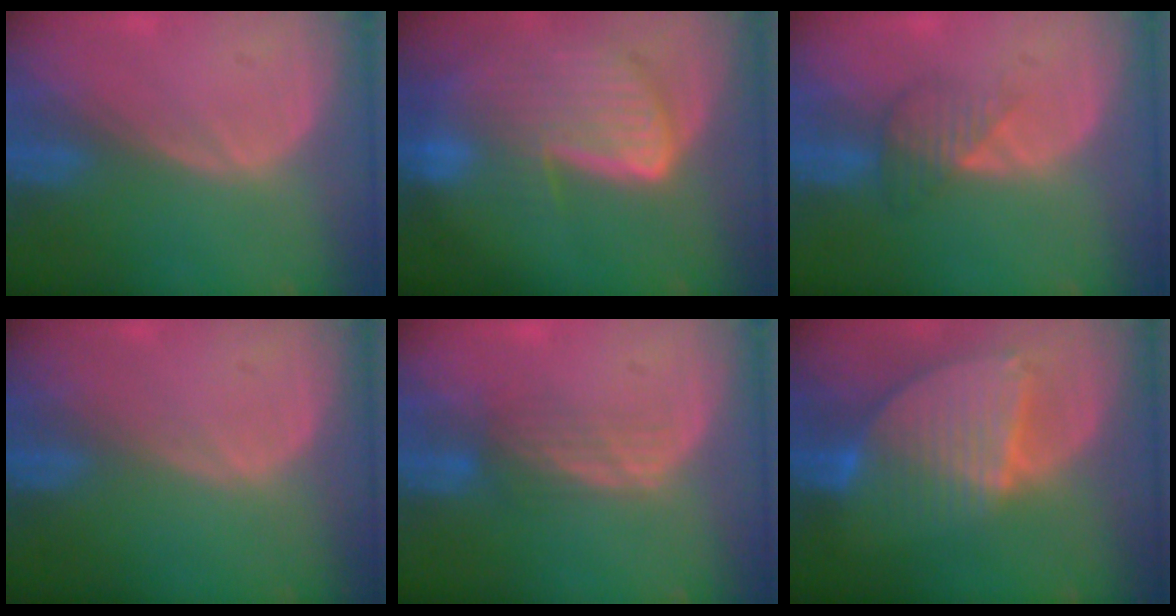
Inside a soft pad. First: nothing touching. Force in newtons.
{"total": 9.1, "press": 7.9, "slide": 4.3}
{"total": 3.1, "press": 3.1, "slide": 0.5}
{"total": 0.0}
{"total": 3.4, "press": 2.9, "slide": 1.9}
{"total": 8.6, "press": 7.5, "slide": 4.2}